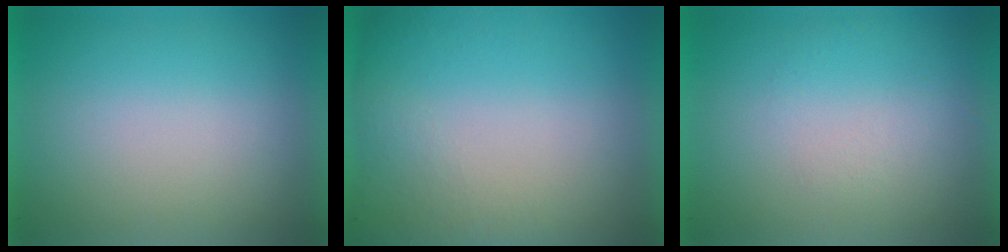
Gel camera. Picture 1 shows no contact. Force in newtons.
{"total": 5.9}
{"total": 1.2}